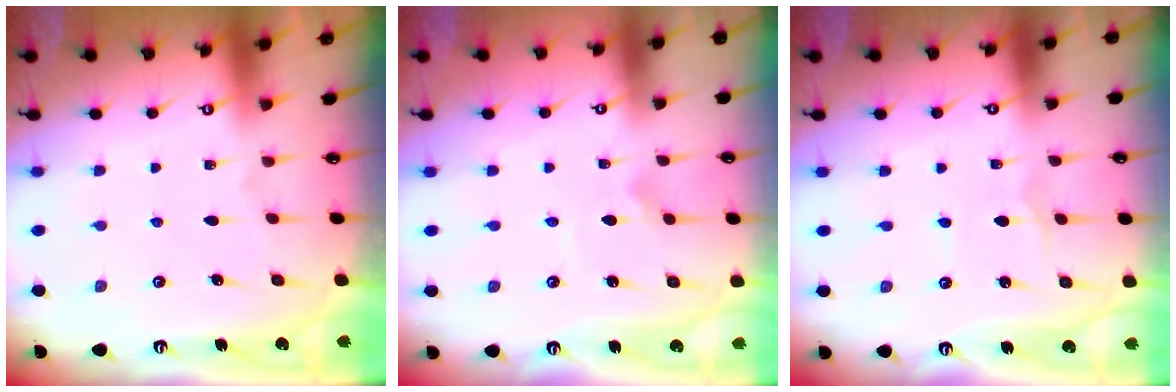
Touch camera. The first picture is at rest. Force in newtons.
{"total": 1.5, "press": 1.5, "slide": 0.0}
{"total": 1.1, "press": 1.1, "slide": 0.2}